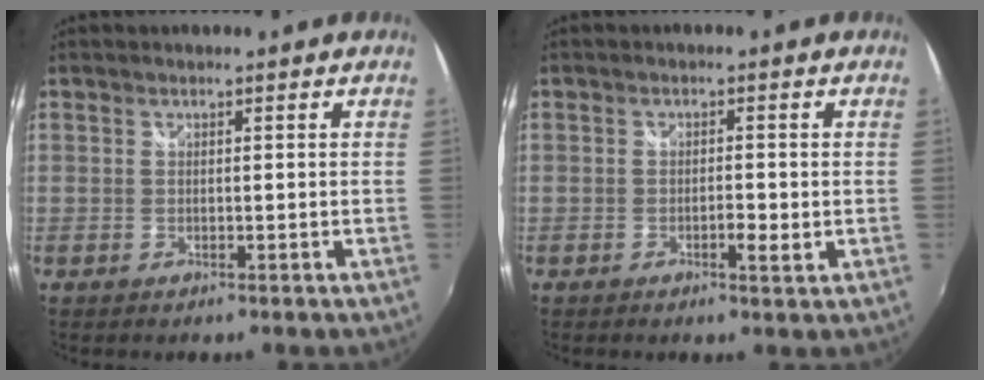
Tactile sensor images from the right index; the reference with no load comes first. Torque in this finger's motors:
{"motor_torque": [0.12, 0.11, 0.09, 0.01]}